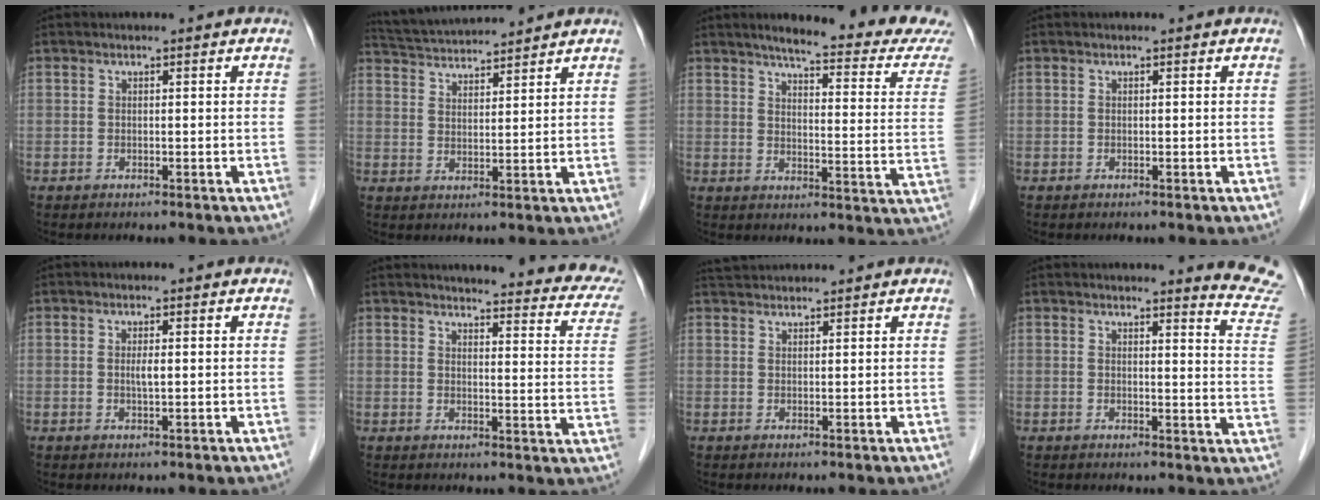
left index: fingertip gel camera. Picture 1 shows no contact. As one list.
[{"total": 9.3, "force": [9.0, -0.1, 2.3], "torque": [-0.053, 0.029, 0.152]}, {"total": 19.2, "force": [17.3, 0.8, 8.2], "torque": [-0.099, -0.062, 0.196]}, {"total": 0.0}, {"total": 1.4, "force": [0.1, 0.2, 1.4], "torque": [-0.028, 0.000, 0.002]}, {"total": 19.9, "force": [18.2, 3.3, 7.5], "torque": [-0.068, -0.054, 0.185]}, {"total": 4.3, "force": [4.2, 0.2, 0.8], "torque": [-0.016, 0.039, 0.074]}, {"total": 8.8, "force": [8.8, -0.8, 0.7], "torque": [-0.001, -0.090, 0.072]}]